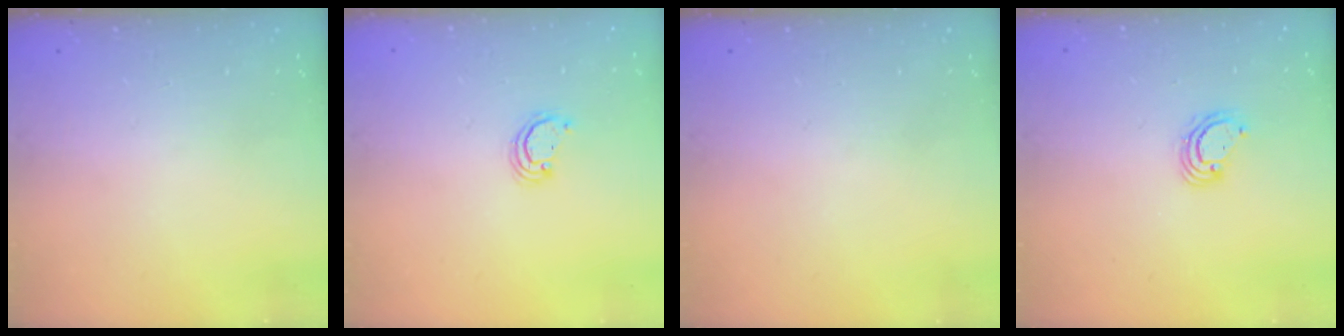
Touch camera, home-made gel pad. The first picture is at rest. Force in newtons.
{"total": 2.1, "press": 2.1, "slide": 0.1}
{"total": 0.0}
{"total": 3.9, "press": 3.9, "slide": 0.1}